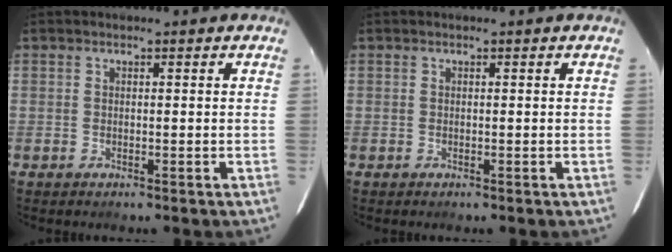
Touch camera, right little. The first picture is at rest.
{"total": 0.0}